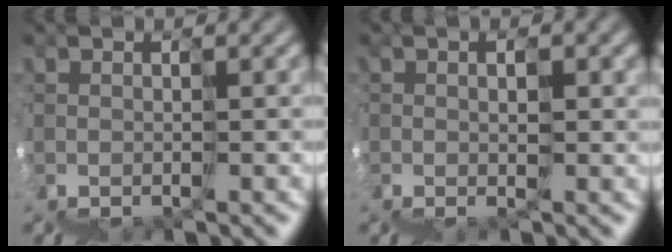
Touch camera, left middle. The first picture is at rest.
{"total": 3.3, "force": [1.0, 1.8, 2.5], "torque": [-0.034, 0.005, 0.018]}